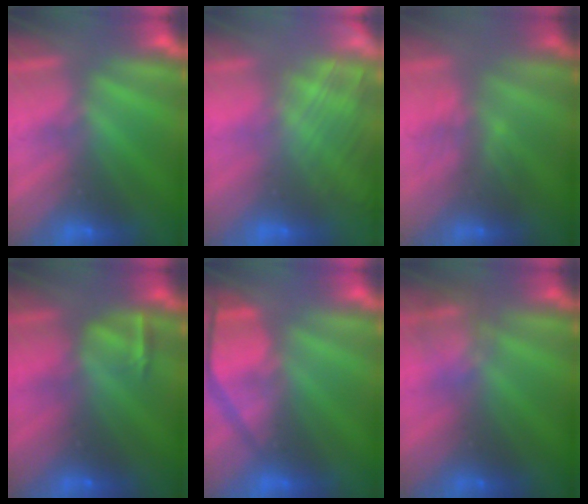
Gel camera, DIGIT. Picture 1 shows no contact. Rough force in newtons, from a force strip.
{"total": 2.9}
{"total": 2.9}
{"total": 2.9}
{"total": 4.6}
{"total": 2.3}